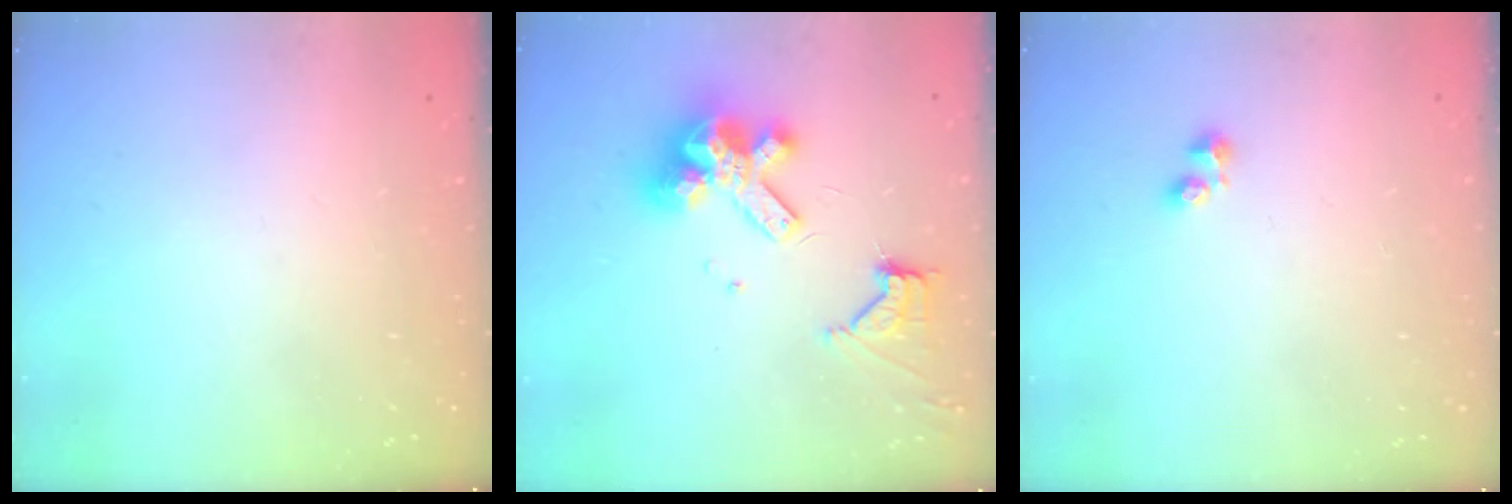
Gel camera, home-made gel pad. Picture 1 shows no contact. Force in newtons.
{"total": 13.2, "press": 13.1, "slide": 1.7}
{"total": 1.8, "press": 1.7, "slide": 0.4}